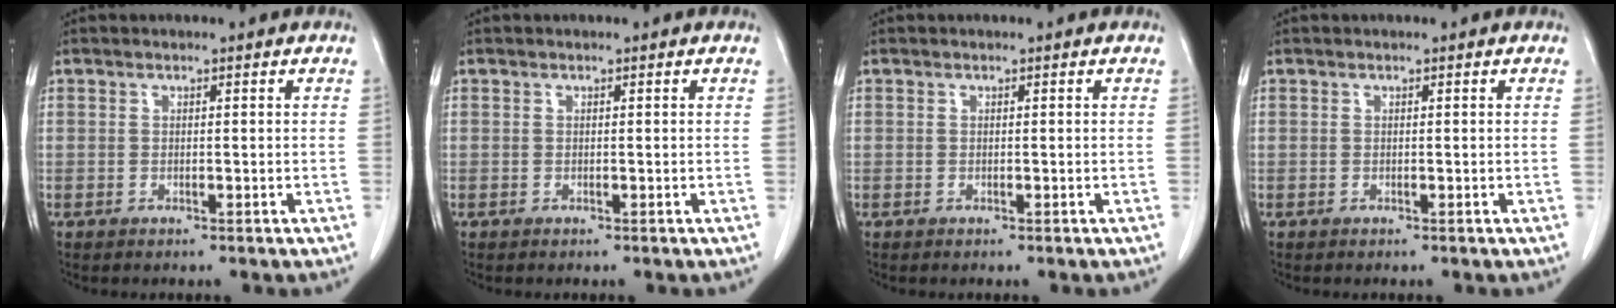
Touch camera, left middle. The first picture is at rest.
{"total": 0.0}
{"total": 0.0}
{"total": 0.0}